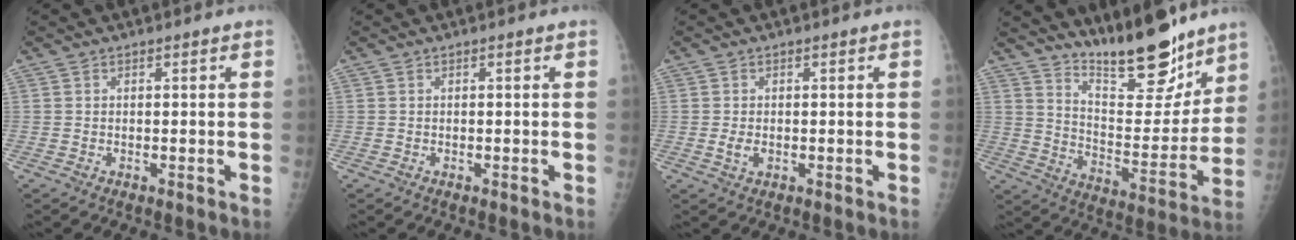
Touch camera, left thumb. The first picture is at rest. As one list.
[{"total": 0.0}, {"total": 2.2, "force": [-0.3, 1.5, 1.6], "torque": [-0.029, -0.002, -0.004]}, {"total": 18.0, "force": [14.6, 5.1, 9.3], "torque": [-0.096, -0.111, 0.240]}]